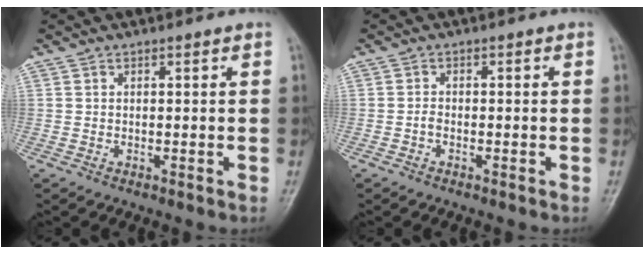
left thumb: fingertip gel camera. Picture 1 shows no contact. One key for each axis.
{"total": 0.9, "fx": -0.6, "fy": 0.5, "fz": 0.5, "tx": -0.013, "ty": 0.001, "tz": -0.016}